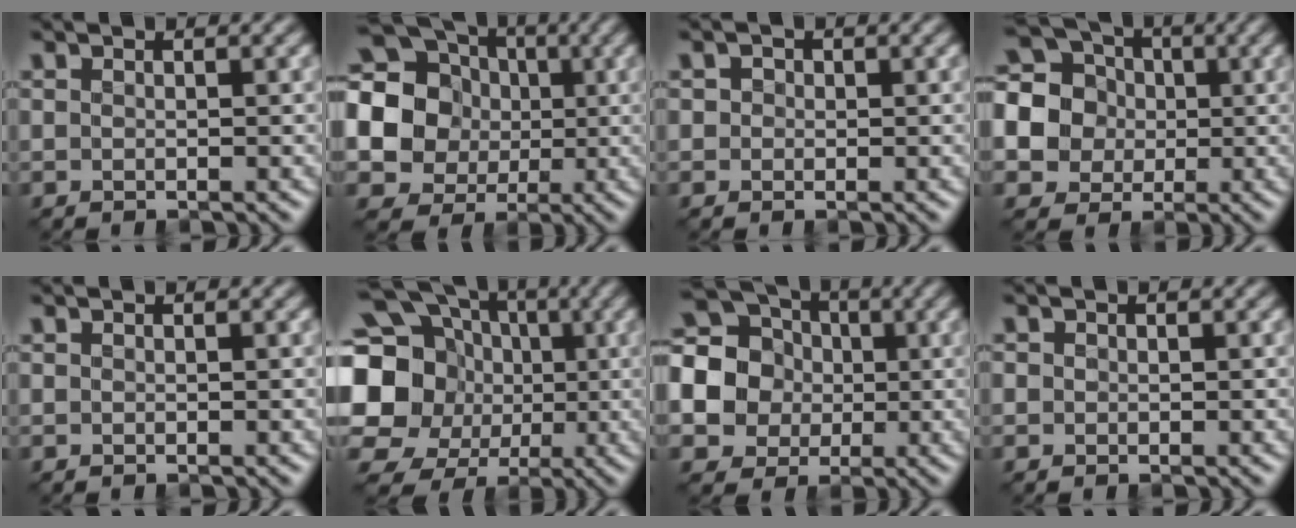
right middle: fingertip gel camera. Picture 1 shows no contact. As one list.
[{"total": 19.1, "force": [2.1, 17.8, 6.7], "torque": [-0.183, 0.015, 0.001]}, {"total": 1.2, "force": [0.4, 1.0, 0.4], "torque": [-0.001, 0.003, -0.005]}, {"total": 13.1, "force": [0.7, 12.2, 4.8], "torque": [-0.149, 0.023, -0.011]}, {"total": 0.0}, {"total": 19.3, "force": [1.6, 17.5, 7.9], "torque": [-0.194, 0.028, -0.015]}, {"total": 17.5, "force": [0.9, 16.3, 6.3], "torque": [-0.181, 0.016, -0.020]}, {"total": 0.7, "force": [0.1, 0.7, 0.1], "torque": [0.001, -0.001, -0.002]}]